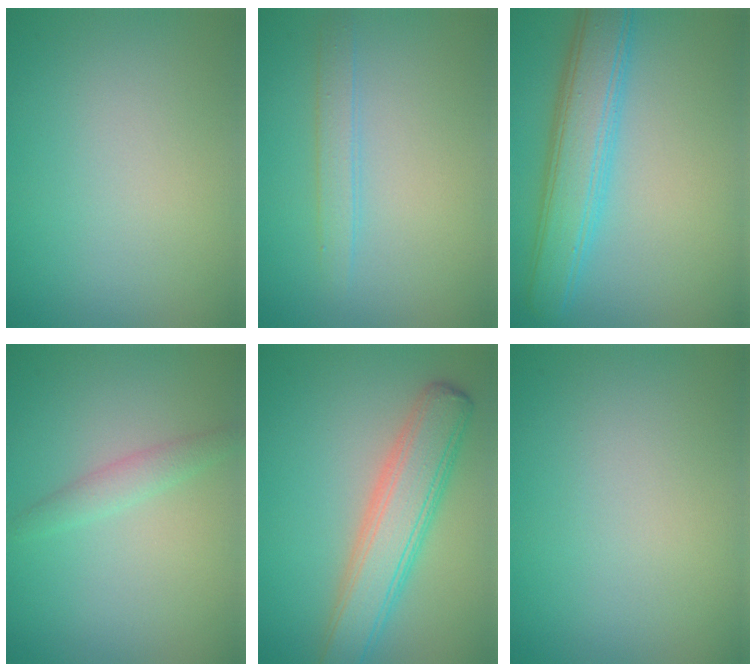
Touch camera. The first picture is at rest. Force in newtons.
{"total": 1.7, "press": 1.7, "slide": 0.1}
{"total": 5.7, "press": 5.7, "slide": 0.1}
{"total": 1.5, "press": 1.5, "slide": 0.1}
{"total": 5.9, "press": 5.9, "slide": 0.2}
{"total": 0.0}